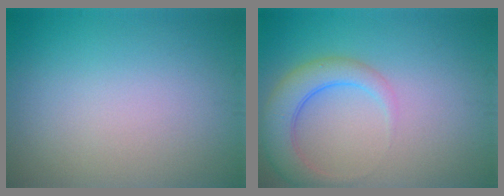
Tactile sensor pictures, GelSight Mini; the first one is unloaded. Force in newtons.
{"total": 4.3, "press": 4.3, "slide": 0.3}